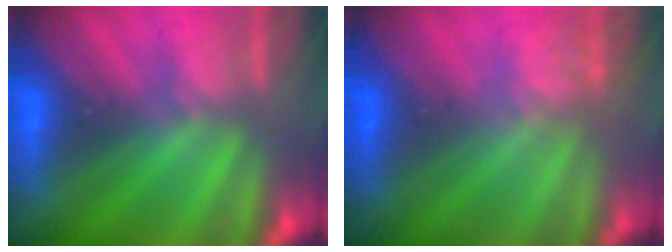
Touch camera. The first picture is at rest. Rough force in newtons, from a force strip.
{"total": 1.8}